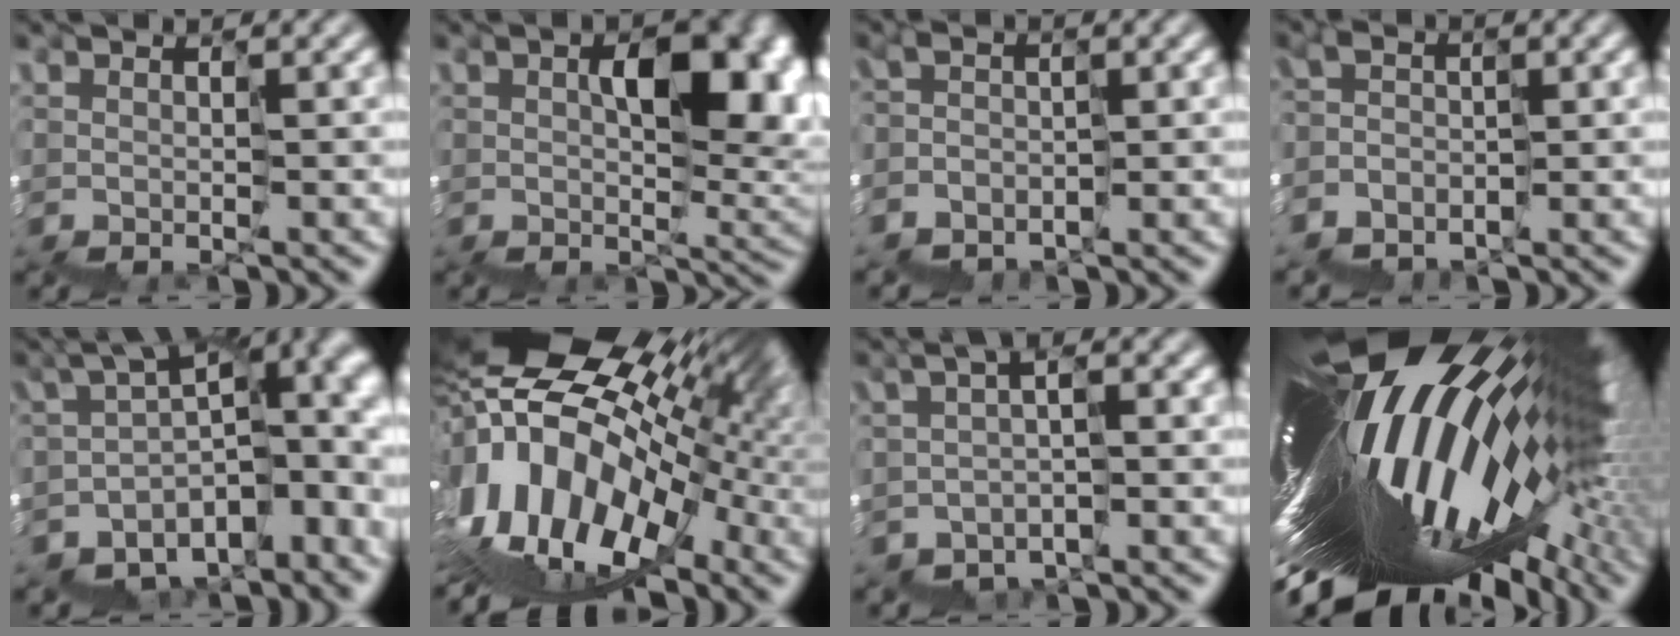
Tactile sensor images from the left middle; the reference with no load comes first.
{"total": 8.4, "force": [1.3, 4.9, 6.7], "torque": [-0.078, -0.008, 0.034]}
{"total": 2.7, "force": [-2.2, 0.6, -1.4], "torque": [0.023, -0.004, -0.041]}
{"total": 3.1, "force": [-2.6, 1.2, -1.2], "torque": [0.026, -0.005, -0.045]}
{"total": 11.2, "force": [-4.0, 6.0, 8.6], "torque": [-0.118, -0.013, -0.046]}
{"total": 15.2, "force": [-0.4, 9.6, 11.7], "torque": [-0.171, 0.011, 0.008]}
{"total": 2.0, "force": [-1.5, -0.8, -1.1], "torque": [0.021, -0.002, -0.024]}
{"total": 17.4, "force": [-0.7, 7.2, 15.8], "torque": [-0.258, -0.027, -0.014]}